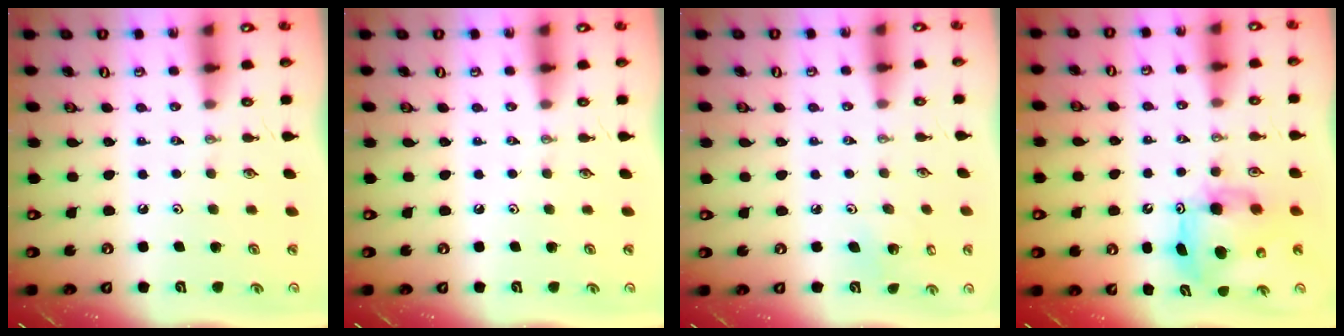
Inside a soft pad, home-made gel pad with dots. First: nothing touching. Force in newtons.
{"total": 0.0}
{"total": 4.1, "press": 4.1, "slide": 0.4}
{"total": 10.0, "press": 10.0, "slide": 0.5}